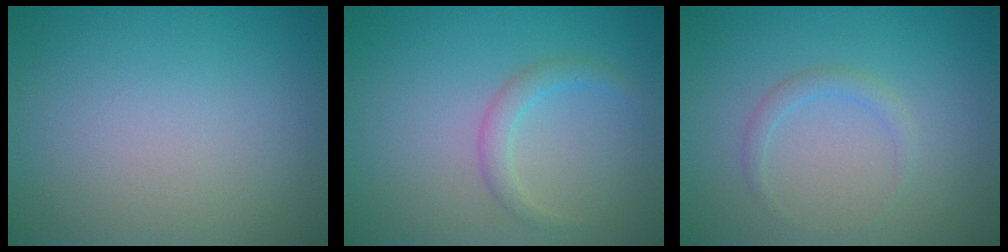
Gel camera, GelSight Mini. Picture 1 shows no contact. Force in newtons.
{"total": 1.7, "press": 1.7, "slide": 0.1}
{"total": 1.2, "press": 1.2, "slide": 0.0}